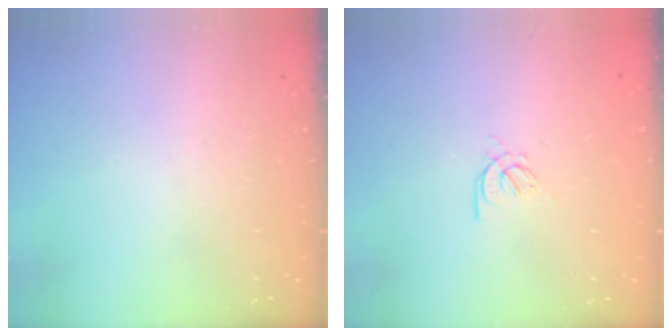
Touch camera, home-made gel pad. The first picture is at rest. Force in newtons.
{"total": 2.6, "press": 2.5, "slide": 0.7}